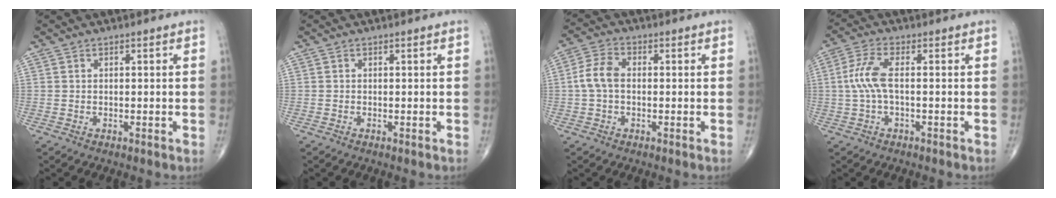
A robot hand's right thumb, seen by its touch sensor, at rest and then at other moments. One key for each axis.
{"total": 0.0}
{"total": 5.6, "fx": -0.2, "fy": 3.6, "fz": 4.3, "tx": -0.091, "ty": 0.018, "tz": -0.010}
{"total": 6.0, "fx": -0.1, "fy": 2.0, "fz": 5.6, "tx": -0.142, "ty": 0.013, "tz": -0.007}